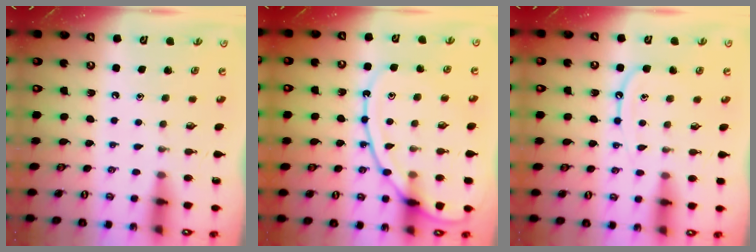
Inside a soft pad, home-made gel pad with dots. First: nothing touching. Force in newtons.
{"total": 13.0, "press": 12.9, "slide": 1.1}
{"total": 8.9, "press": 8.9, "slide": 0.6}